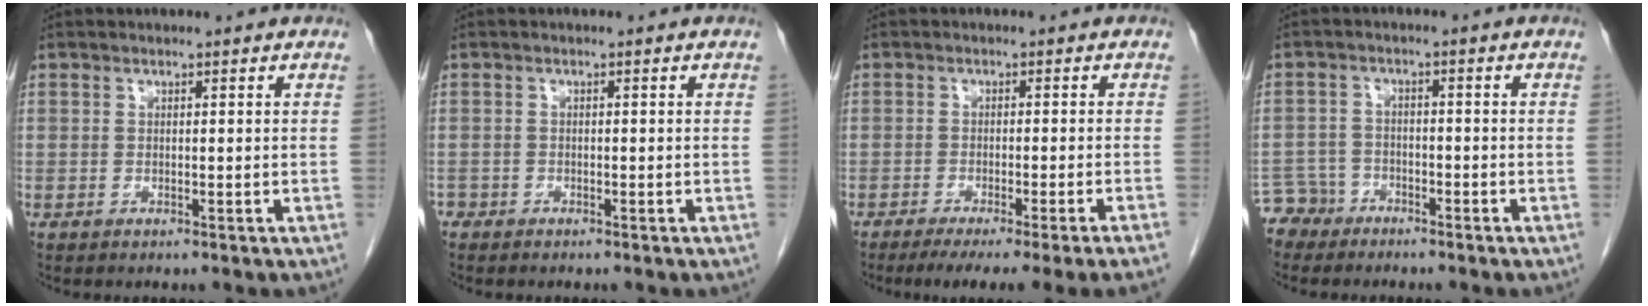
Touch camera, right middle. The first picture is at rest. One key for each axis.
{"total": 1.3, "fx": -1.0, "fy": 0.8, "fz": 0.1, "tx": -0.005, "ty": 0.001, "tz": -0.018}
{"total": 11.5, "fx": -9.2, "fy": -1.6, "fz": 6.8, "tx": -0.073, "ty": -0.028, "tz": -0.128}
{"total": 4.2, "fx": -3.4, "fy": 2.3, "fz": -0.8, "tx": 0.017, "ty": 0.003, "tz": -0.067}